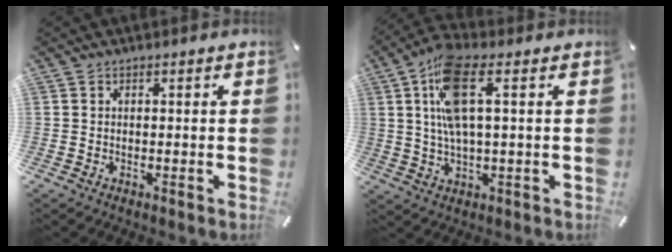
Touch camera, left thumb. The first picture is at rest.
{"total": 11.4, "force": [3.0, 3.8, 10.3], "torque": [-0.224, -0.003, 0.050]}